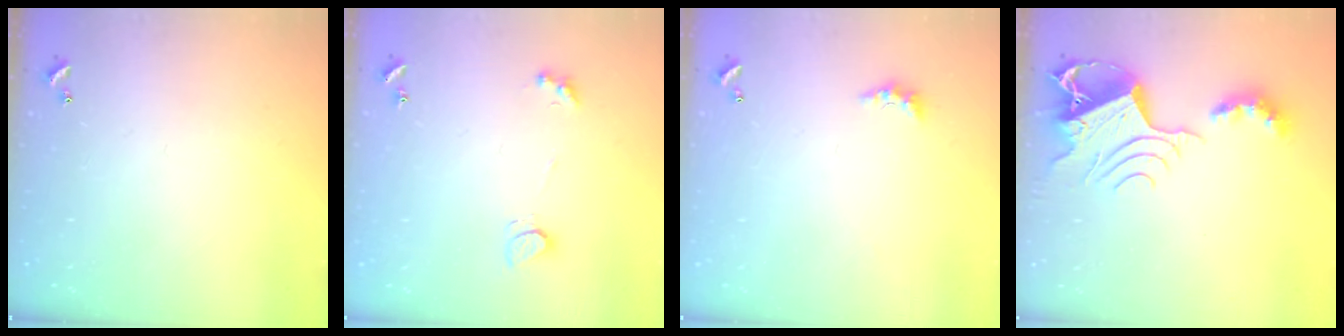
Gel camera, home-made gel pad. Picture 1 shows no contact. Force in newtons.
{"total": 2.4, "press": 2.3, "slide": 0.6}
{"total": 2.3, "press": 2.2, "slide": 0.7}
{"total": 10.3, "press": 10.2, "slide": 1.3}